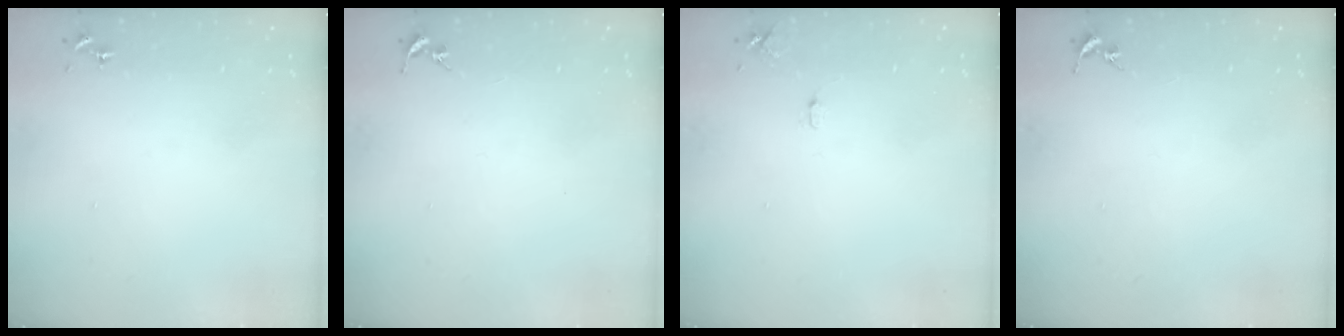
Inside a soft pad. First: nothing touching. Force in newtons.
{"total": 0.0}
{"total": 5.2, "press": 5.1, "slide": 0.8}
{"total": 0.0}